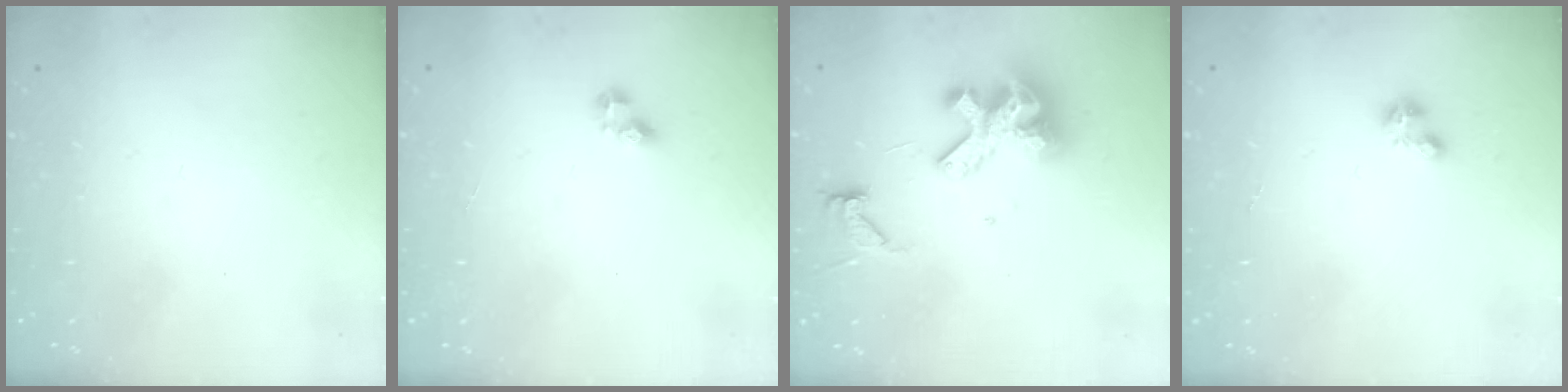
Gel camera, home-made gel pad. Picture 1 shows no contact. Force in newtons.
{"total": 2.9, "press": 2.9, "slide": 0.4}
{"total": 12.5, "press": 12.4, "slide": 1.4}
{"total": 1.6, "press": 1.6, "slide": 0.2}